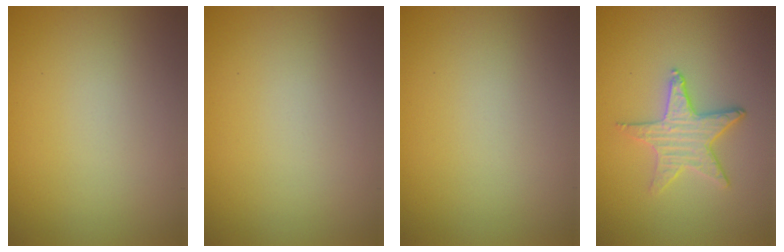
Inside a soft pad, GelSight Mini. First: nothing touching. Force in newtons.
{"total": 0.0}
{"total": 0.0}
{"total": 3.2, "press": 3.0, "slide": 1.1}